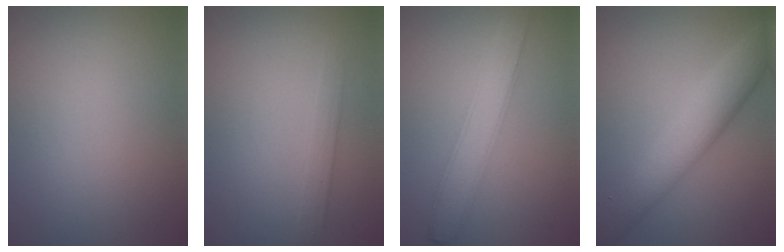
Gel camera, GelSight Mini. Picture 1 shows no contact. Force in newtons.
{"total": 1.7, "press": 1.7, "slide": 0.1}
{"total": 3.8, "press": 3.8, "slide": 0.1}
{"total": 7.4, "press": 7.4, "slide": 0.4}